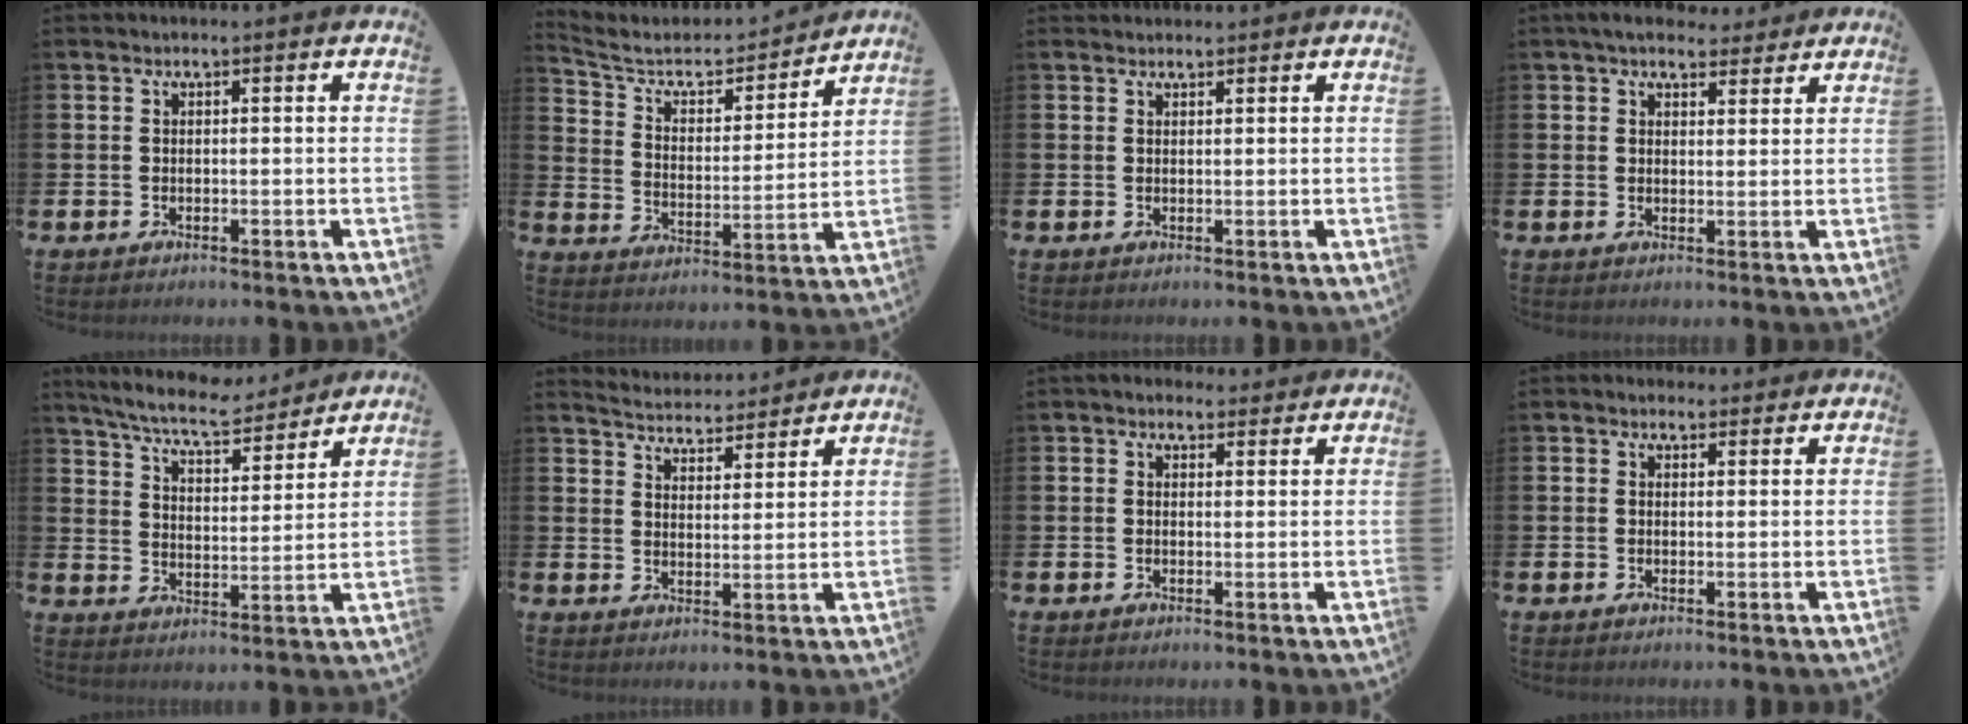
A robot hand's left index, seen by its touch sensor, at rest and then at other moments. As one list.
[{"total": 6.2, "force": [5.3, 2.8, 1.6], "torque": [-0.058, -0.042, 0.083]}, {"total": 1.1, "force": [1.1, 0.4, 0.0], "torque": [0.013, -0.002, 0.018]}, {"total": 4.7, "force": [4.2, 1.9, 1.1], "torque": [-0.019, -0.013, 0.075]}, {"total": 7.9, "force": [7.4, 1.2, 2.7], "torque": [-0.075, -0.045, 0.127]}, {"total": 4.7, "force": [4.7, 0.5, -0.3], "torque": [-0.007, -0.036, 0.082]}, {"total": 2.2, "force": [2.0, 1.1, 0.1], "torque": [0.014, -0.008, 0.030]}, {"total": 1.5, "force": [1.3, 0.8, 0.1], "torque": [0.010, 0.001, 0.020]}]